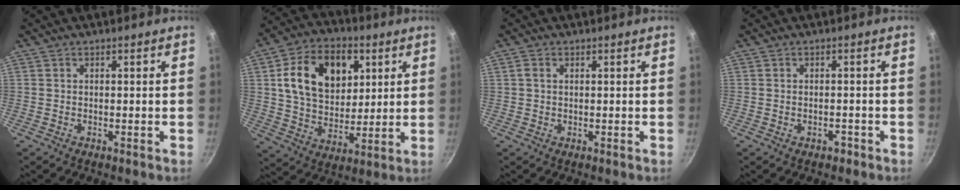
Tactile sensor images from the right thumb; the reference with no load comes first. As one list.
[{"total": 18.2, "force": [5.3, 12.8, 11.8], "torque": [-0.171, -0.006, 0.087]}, {"total": 1.5, "force": [0.5, 1.0, 1.0], "torque": [-0.017, 0.001, 0.009]}, {"total": 1.5, "force": [-0.9, 0.9, 0.8], "torque": [-0.006, 0.012, -0.009]}]